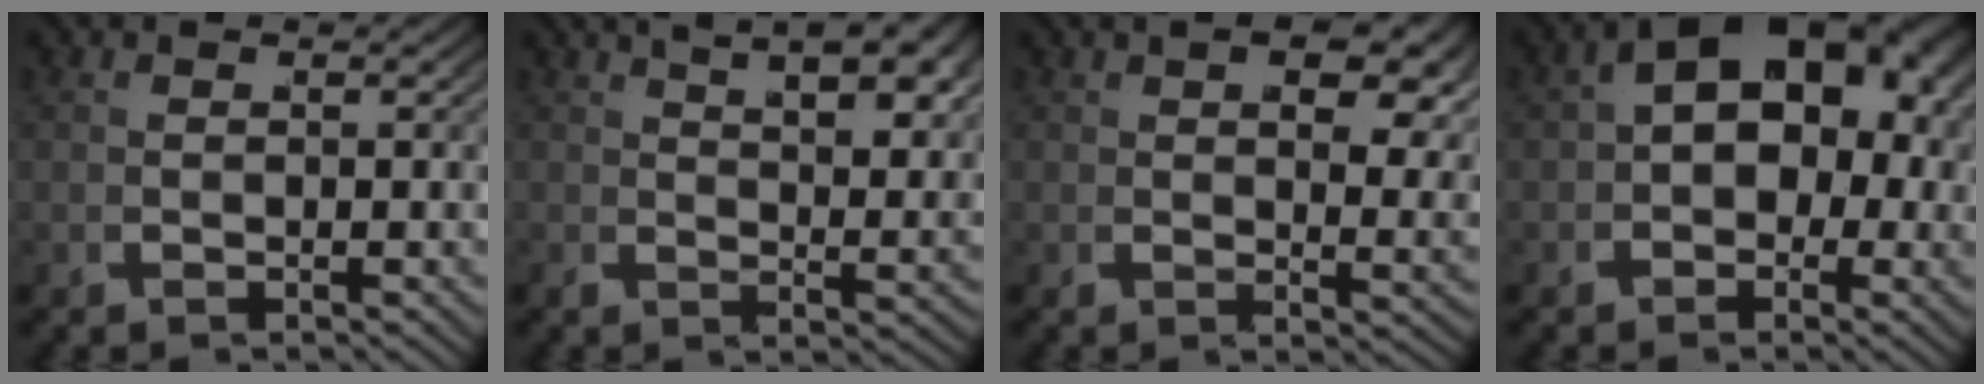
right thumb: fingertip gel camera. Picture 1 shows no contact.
{"total": 6.9, "force": [3.8, 2.7, 5.1], "torque": [-0.055, 0.012, 0.057]}
{"total": 5.3, "force": [2.3, 2.2, 4.2], "torque": [-0.040, 0.001, 0.032]}
{"total": 9.5, "force": [1.6, 6.0, 7.3], "torque": [-0.117, 0.001, 0.024]}